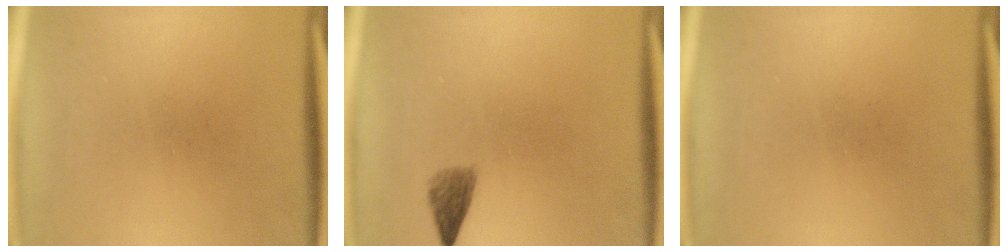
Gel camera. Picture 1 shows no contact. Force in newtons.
{"total": 2.2}
{"total": 0.0}